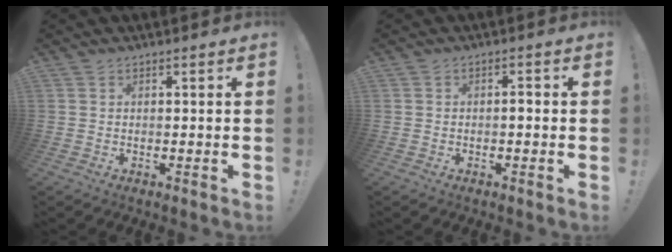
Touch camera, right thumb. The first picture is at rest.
{"total": 1.6, "force": [-0.8, 0.6, 1.3], "torque": [-0.031, 0.009, -0.015]}